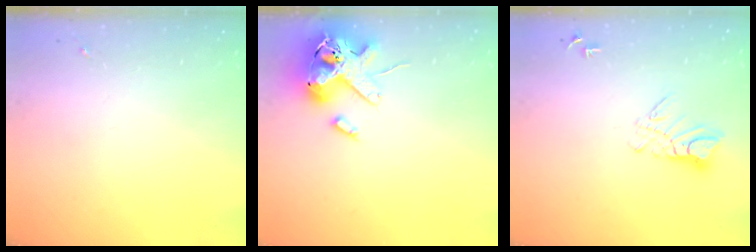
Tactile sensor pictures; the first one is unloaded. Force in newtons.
{"total": 16.4, "press": 16.2, "slide": 2.7}
{"total": 8.5, "press": 8.5, "slide": 0.9}